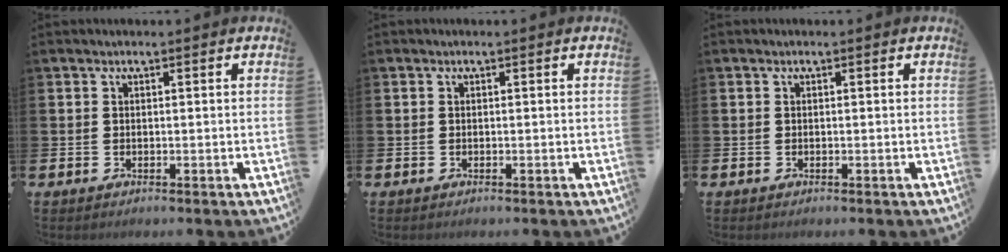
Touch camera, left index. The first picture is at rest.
{"total": 0.0}
{"total": 0.0}